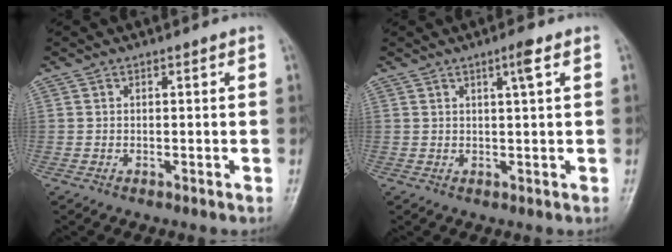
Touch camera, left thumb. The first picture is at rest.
{"total": 2.8, "force": [1.3, 0.0, 2.4], "torque": [-0.043, -0.003, 0.024]}